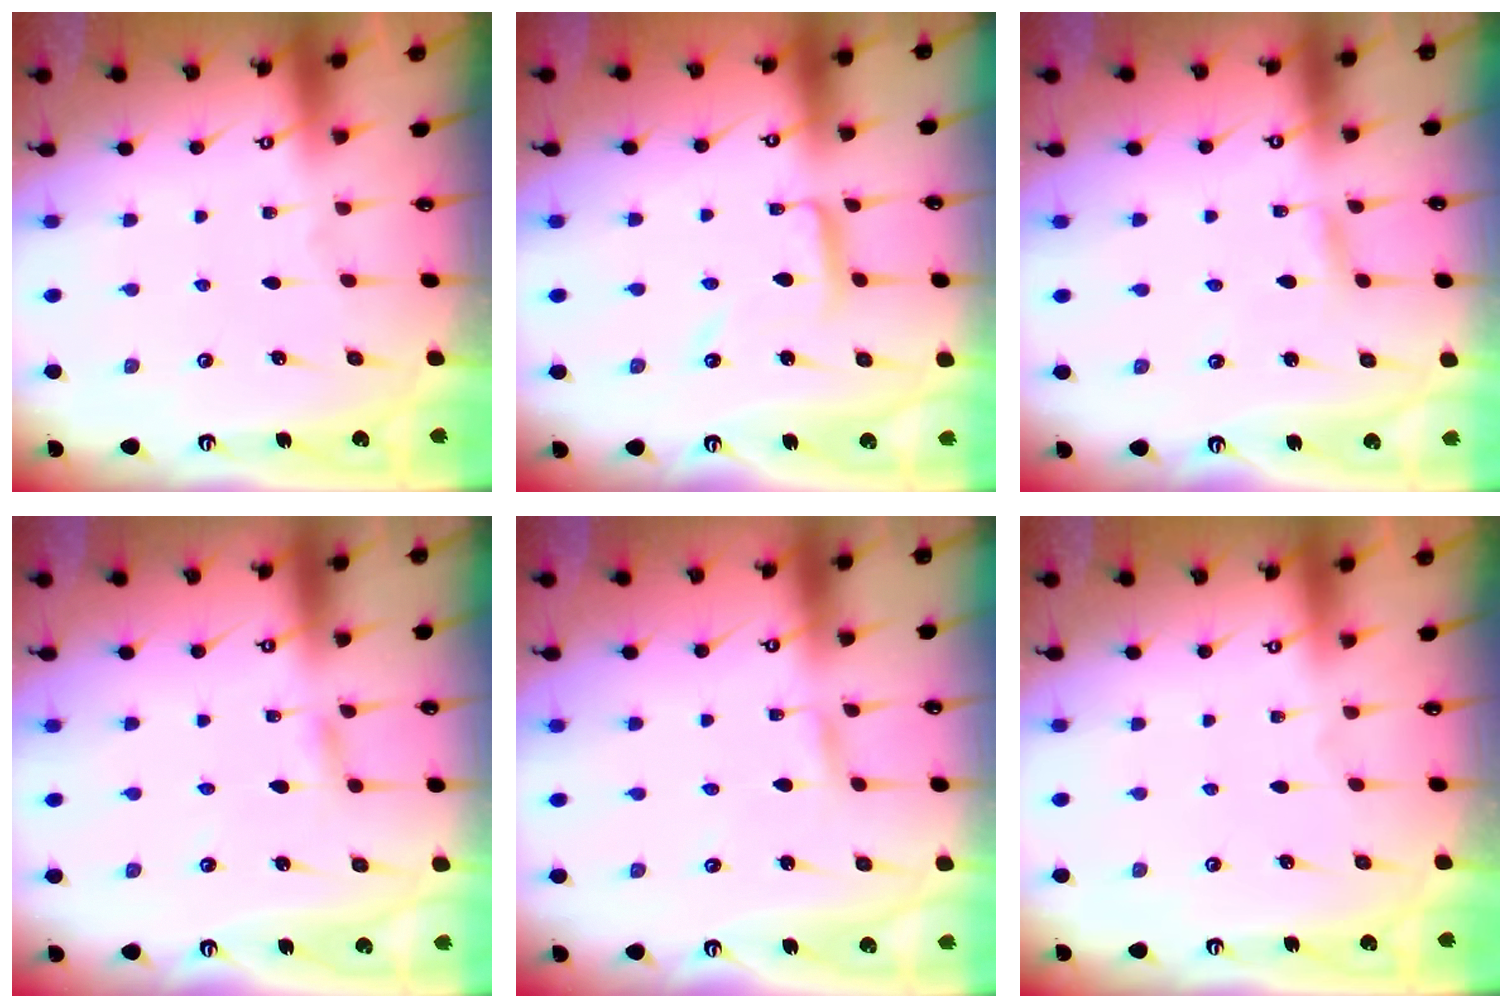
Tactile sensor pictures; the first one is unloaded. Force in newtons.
{"total": 7.6, "press": 7.6, "slide": 0.5}
{"total": 3.1, "press": 3.0, "slide": 0.3}
{"total": 2.4, "press": 2.4, "slide": 0.2}
{"total": 2.4, "press": 2.4, "slide": 0.3}
{"total": 0.0}